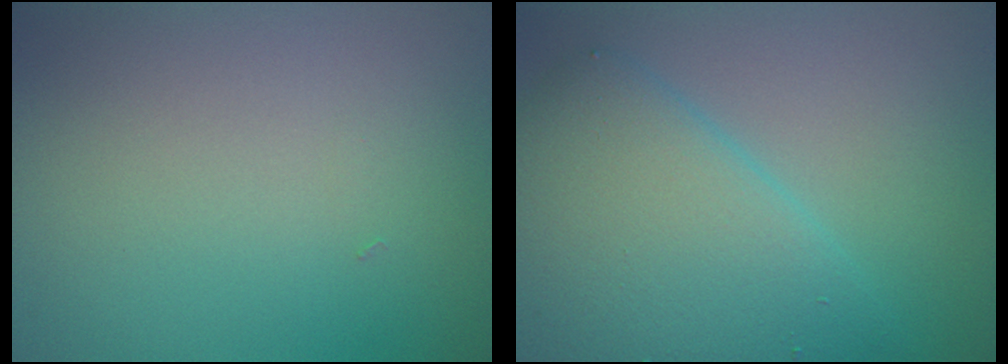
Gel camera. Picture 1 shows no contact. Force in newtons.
{"total": 7.9, "press": 7.9, "slide": 0.4}